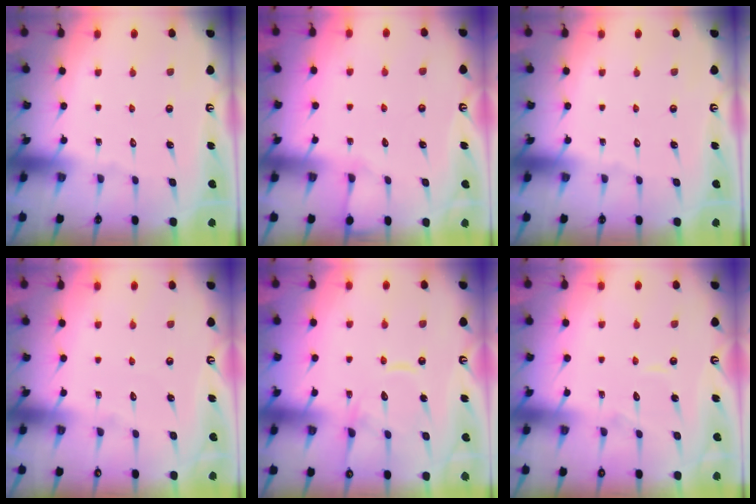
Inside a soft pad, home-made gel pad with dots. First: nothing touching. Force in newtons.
{"total": 2.7, "press": 2.7, "slide": 0.5}
{"total": 0.0}
{"total": 2.0, "press": 2.0, "slide": 0.2}
{"total": 11.6, "press": 11.5, "slide": 1.3}
{"total": 5.1, "press": 5.1, "slide": 0.5}